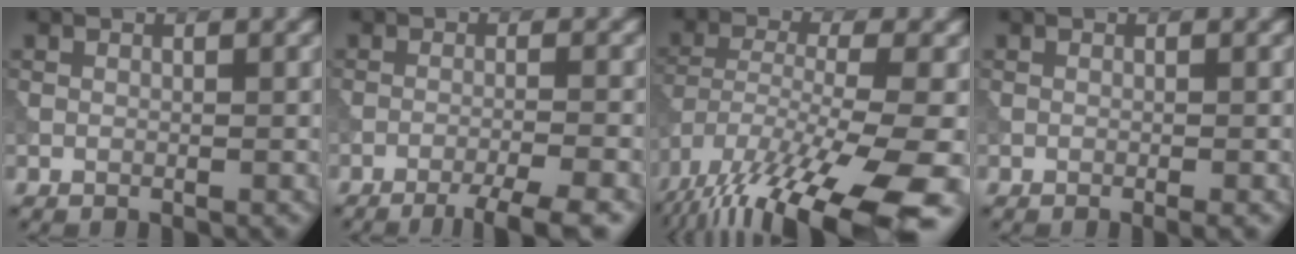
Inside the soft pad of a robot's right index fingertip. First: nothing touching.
{"total": 4.8, "force": [-3.3, 0.6, 3.4], "torque": [-0.052, 0.002, -0.061]}
{"total": 16.4, "force": [-10.8, 4.1, 11.6], "torque": [-0.236, -0.040, -0.162]}
{"total": 0.8, "force": [-0.3, 0.1, 0.7], "torque": [-0.008, -0.003, -0.007]}